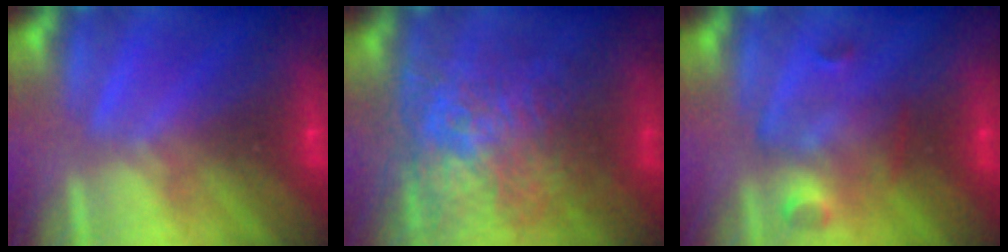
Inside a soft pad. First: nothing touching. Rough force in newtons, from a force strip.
{"total": 11.1}
{"total": 2.9}